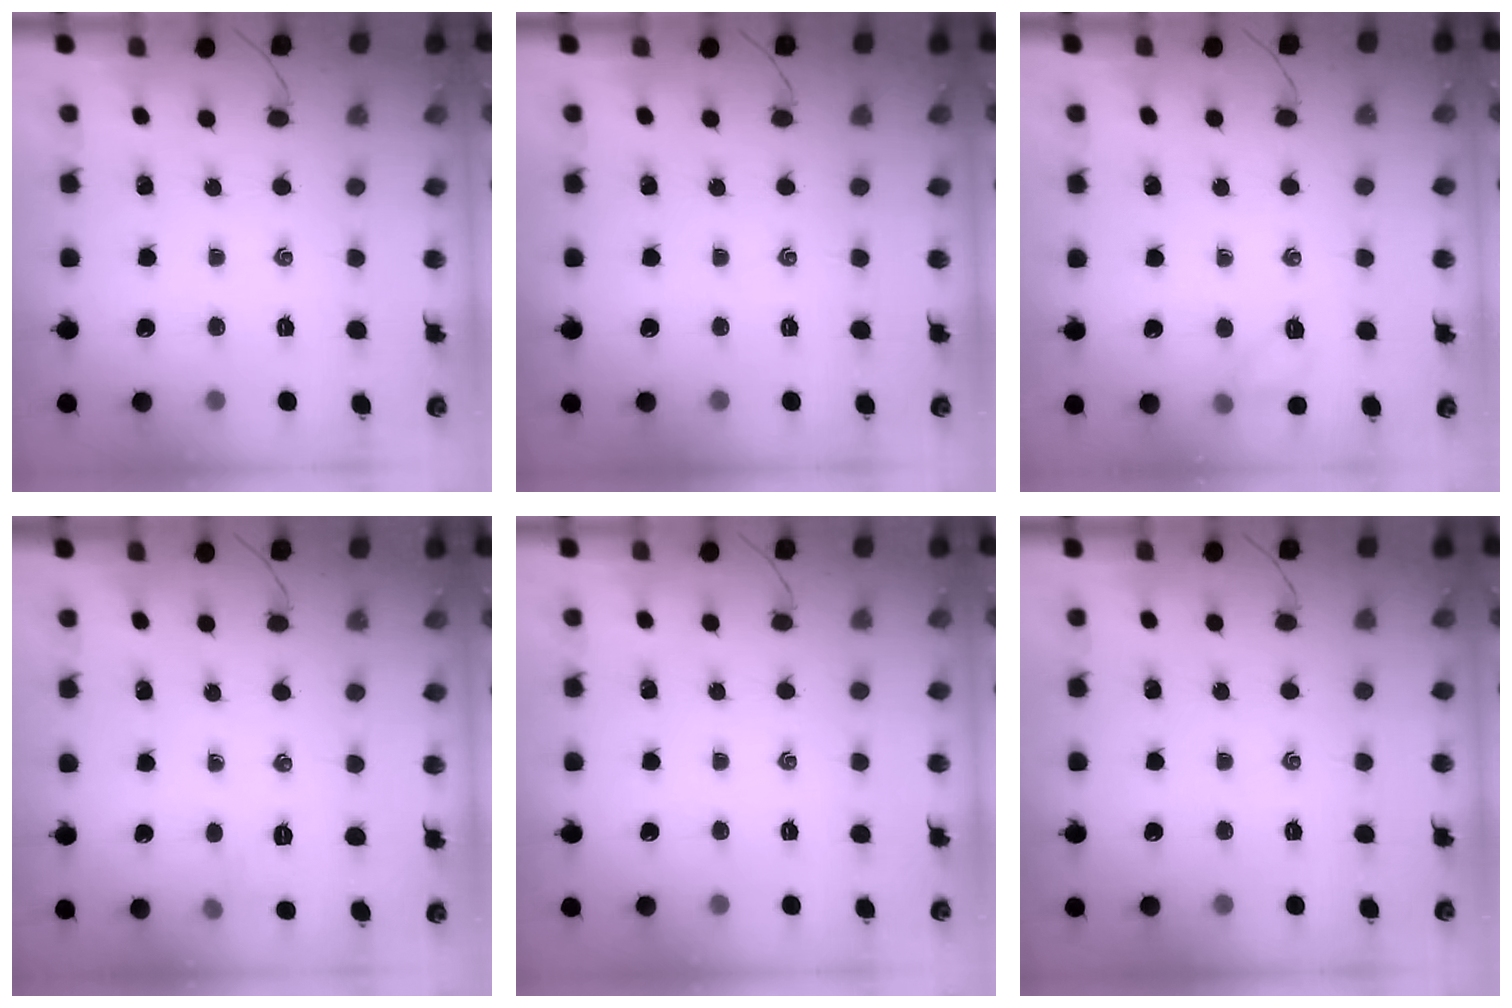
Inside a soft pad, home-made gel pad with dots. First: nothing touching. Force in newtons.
{"total": 0.0}
{"total": 5.4, "press": 5.1, "slide": 1.6}
{"total": 4.2, "press": 4.0, "slide": 1.2}
{"total": 0.0}
{"total": 0.0}